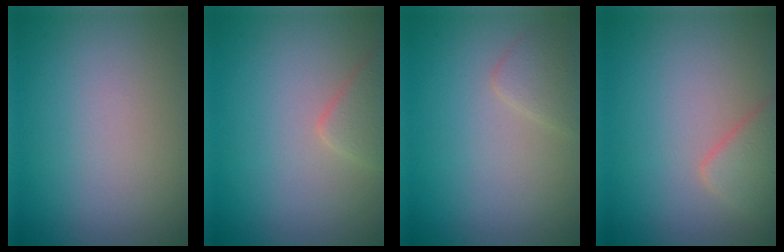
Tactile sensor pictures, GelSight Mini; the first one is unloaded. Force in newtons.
{"total": 1.9, "press": 1.9, "slide": 0.0}
{"total": 1.6, "press": 1.6, "slide": 0.1}
{"total": 2.3, "press": 2.3, "slide": 0.1}